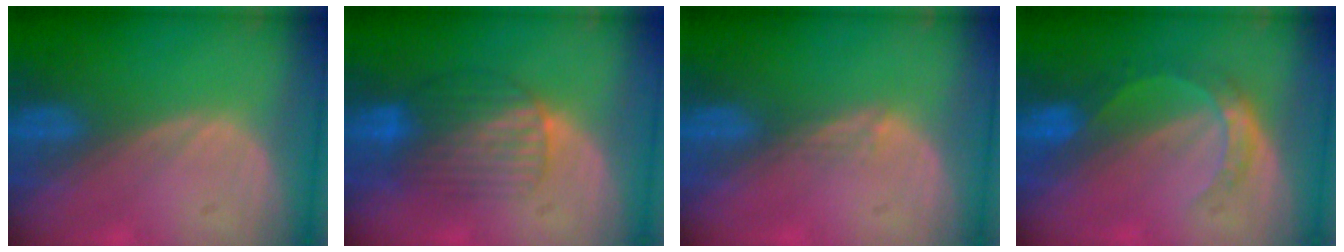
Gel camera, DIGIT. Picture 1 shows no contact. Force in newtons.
{"total": 6.9, "press": 6.8, "slide": 1.3}
{"total": 1.5, "press": 1.0, "slide": 1.0}
{"total": 5.1, "press": 4.6, "slide": 2.3}